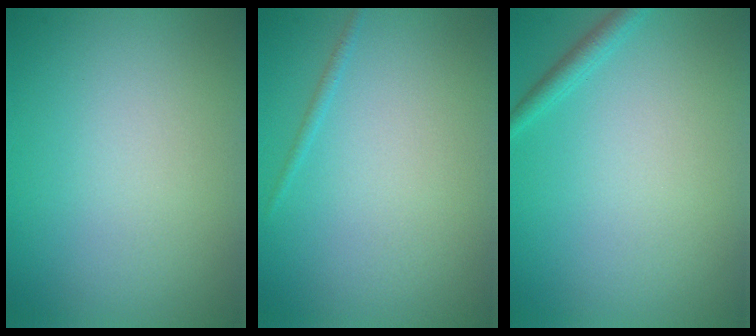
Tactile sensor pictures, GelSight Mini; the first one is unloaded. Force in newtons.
{"total": 0.7, "press": 0.6, "slide": 0.1}
{"total": 1.4, "press": 1.4, "slide": 0.1}